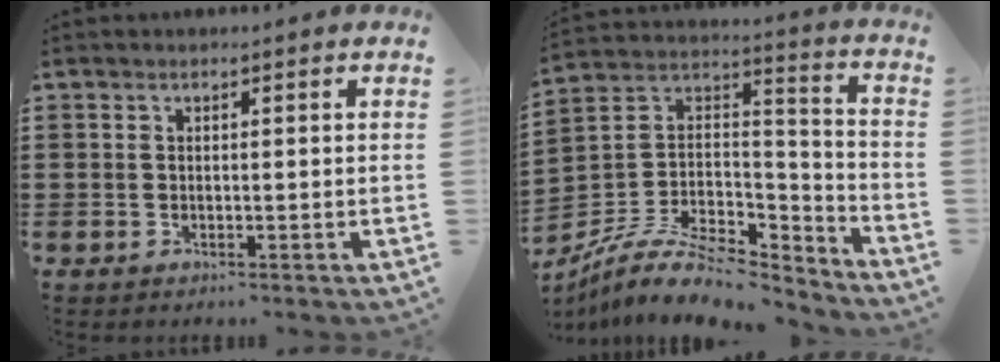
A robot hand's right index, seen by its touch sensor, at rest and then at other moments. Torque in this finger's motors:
{"motor_torque": [-0.30, -0.52, 0.28, 0.07]}